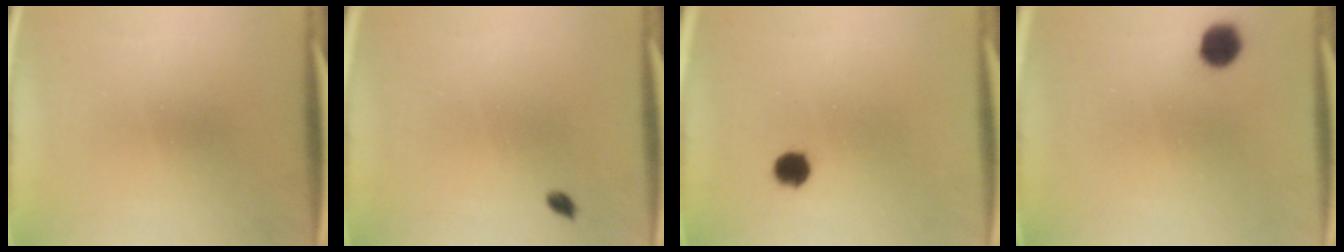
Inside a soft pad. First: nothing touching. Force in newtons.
{"total": 1.0}
{"total": 3.3}
{"total": 4.8}